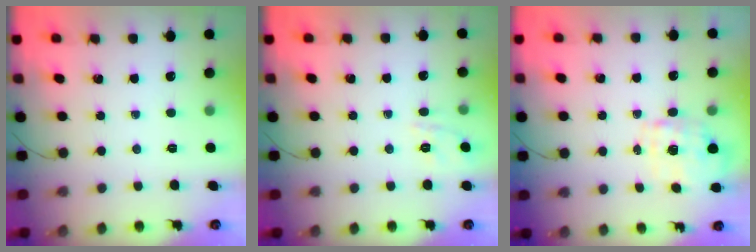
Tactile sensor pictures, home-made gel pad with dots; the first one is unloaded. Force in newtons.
{"total": 1.9, "press": 0.3, "slide": 1.8}
{"total": 1.7, "press": 1.6, "slide": 0.5}